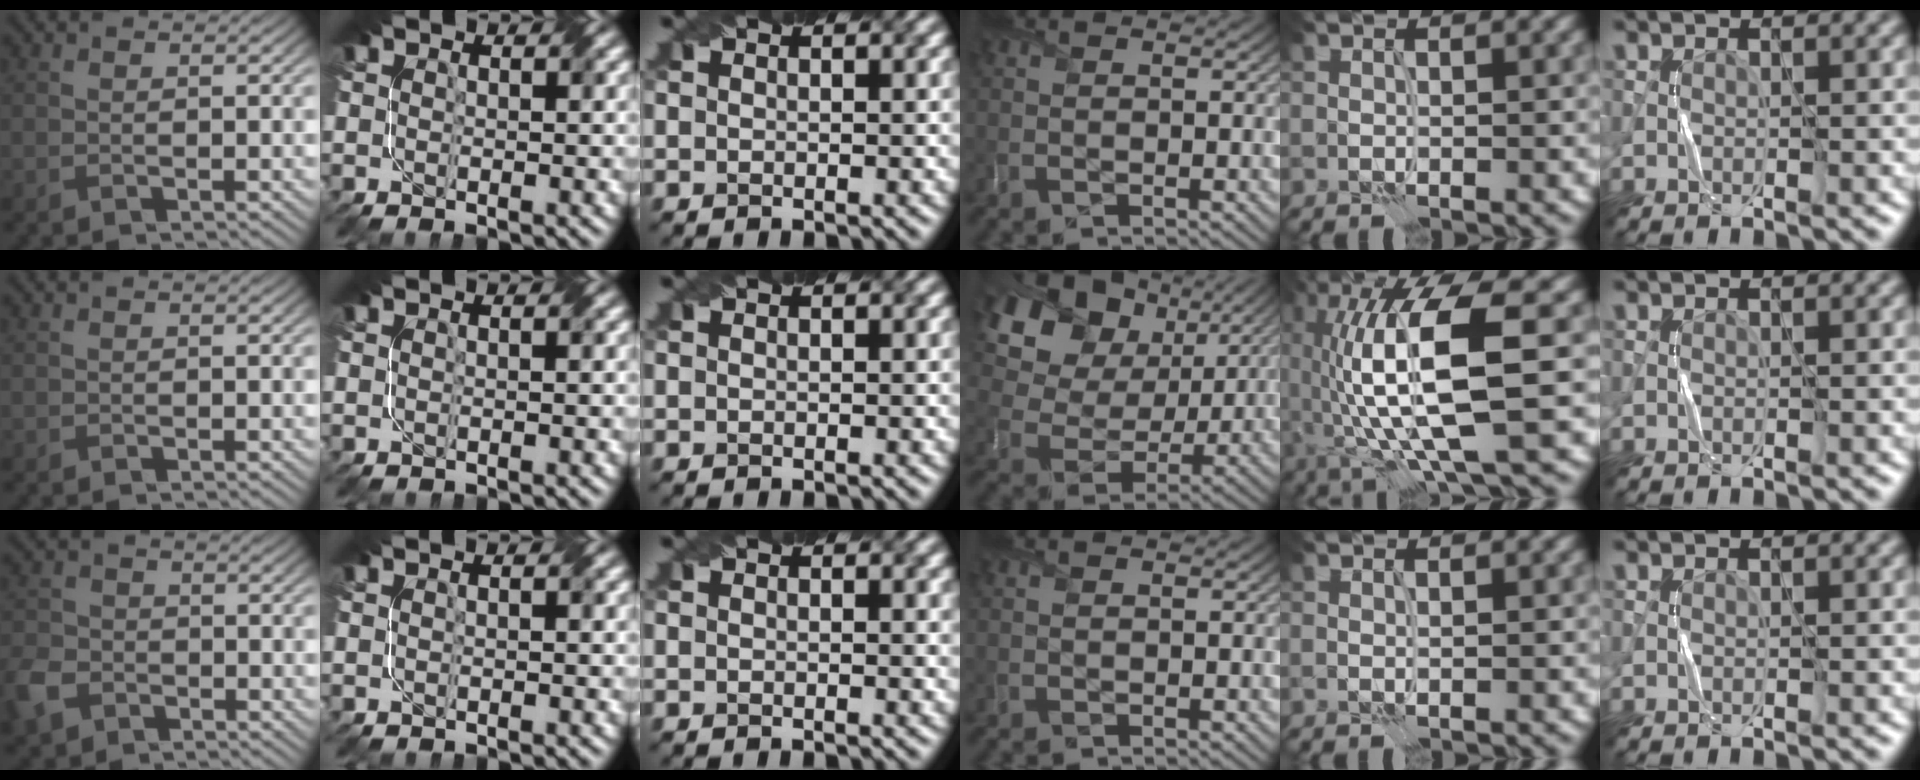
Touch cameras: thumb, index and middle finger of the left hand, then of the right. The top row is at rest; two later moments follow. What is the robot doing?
{"motion": "fold", "object": "napkin"}